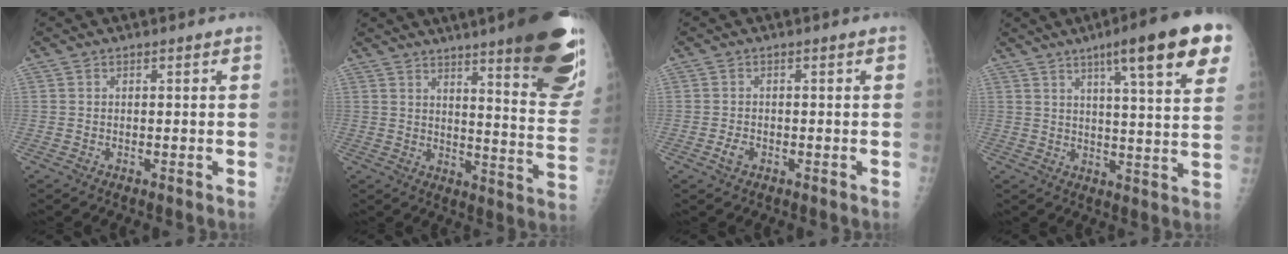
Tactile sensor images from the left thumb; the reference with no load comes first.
{"total": 23.7, "force": [15.3, 3.6, 17.7], "torque": [-0.204, -0.088, 0.198]}
{"total": 1.7, "force": [-0.7, 1.1, 1.1], "torque": [-0.024, 0.005, -0.013]}
{"total": 17.7, "force": [9.4, 2.5, 14.8], "torque": [-0.186, -0.026, 0.126]}